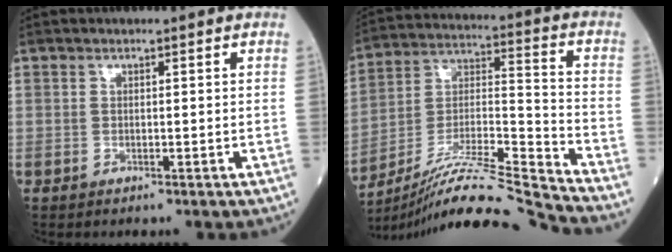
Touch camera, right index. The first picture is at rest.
{"total": 18.3, "force": [-16.7, -2.5, 6.9], "torque": [-0.135, 0.015, -0.295]}